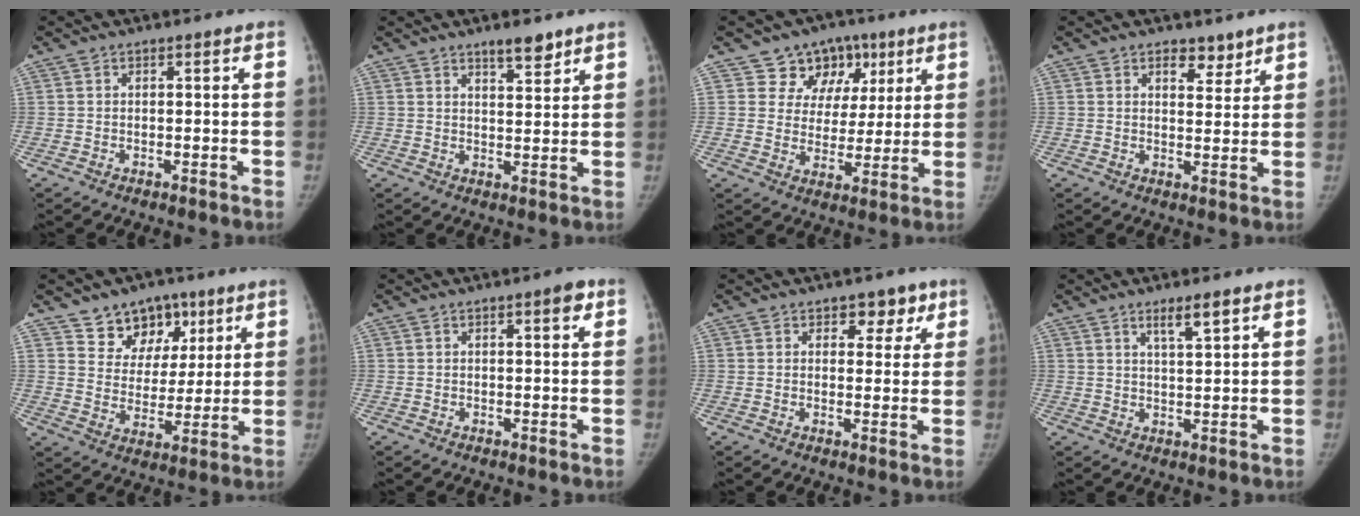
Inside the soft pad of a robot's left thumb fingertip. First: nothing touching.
{"total": 4.6, "force": [3.6, 1.3, 2.7], "torque": [-0.025, -0.027, 0.056]}
{"total": 11.0, "force": [5.6, 8.9, 3.1], "torque": [0.005, -0.012, 0.087]}
{"total": 4.0, "force": [2.9, 2.2, 1.5], "torque": [0.001, -0.020, 0.047]}
{"total": 11.3, "force": [7.1, 8.1, 3.4], "torque": [-0.004, -0.035, 0.120]}
{"total": 2.1, "force": [1.0, 0.6, 1.7], "torque": [-0.020, -0.001, 0.011]}
{"total": 4.8, "force": [2.7, 3.3, 2.1], "torque": [0.011, -0.010, 0.033]}
{"total": 4.0, "force": [2.6, 0.6, 3.0], "torque": [-0.051, -0.019, 0.049]}